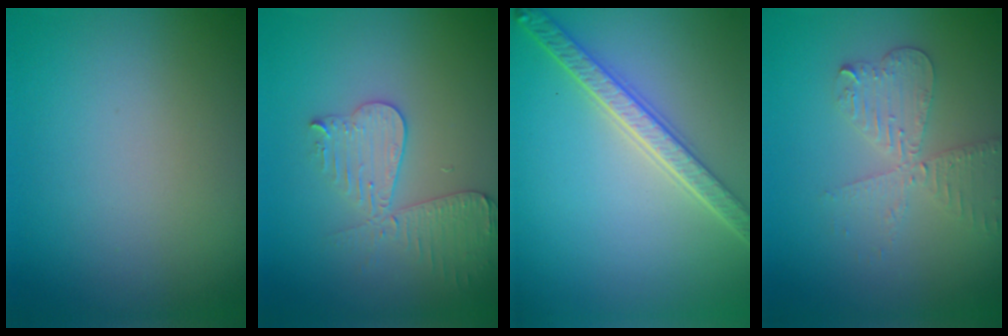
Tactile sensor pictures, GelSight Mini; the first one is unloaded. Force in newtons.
{"total": 3.6, "press": 3.6, "slide": 0.5}
{"total": 4.6, "press": 3.7, "slide": 2.7}
{"total": 3.9, "press": 3.3, "slide": 2.1}